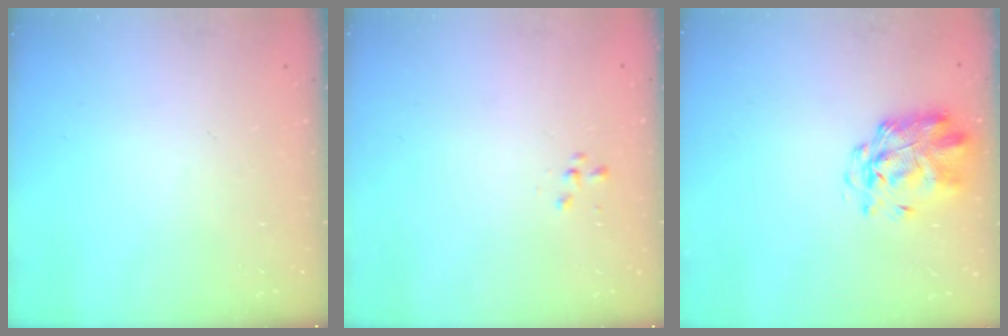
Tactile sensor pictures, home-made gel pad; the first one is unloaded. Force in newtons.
{"total": 0.6, "press": 0.6, "slide": 0.2}
{"total": 2.8, "press": 2.7, "slide": 0.8}